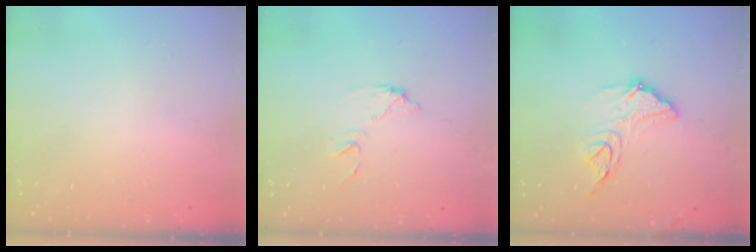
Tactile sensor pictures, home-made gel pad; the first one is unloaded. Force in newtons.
{"total": 7.8, "press": 7.8, "slide": 0.4}
{"total": 12.2, "press": 12.2, "slide": 0.6}